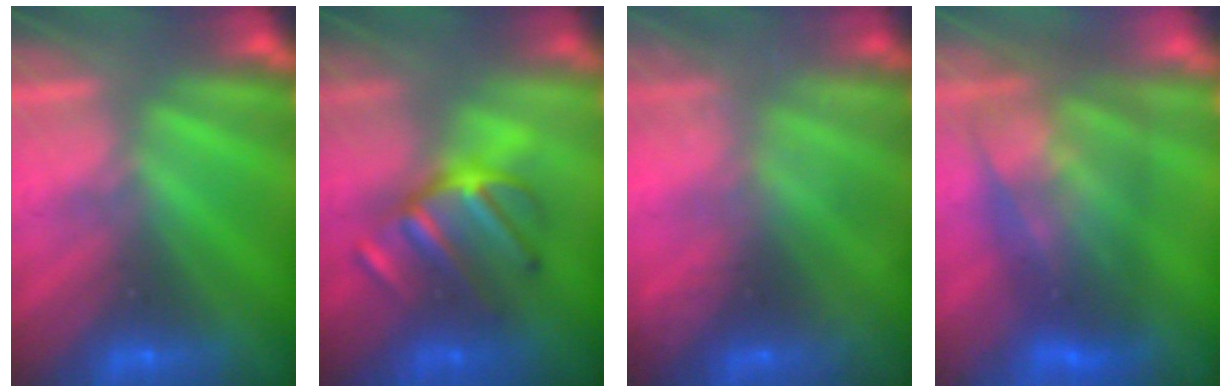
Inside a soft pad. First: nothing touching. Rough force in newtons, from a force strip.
{"total": 2.8}
{"total": 1.4}
{"total": 7.0}